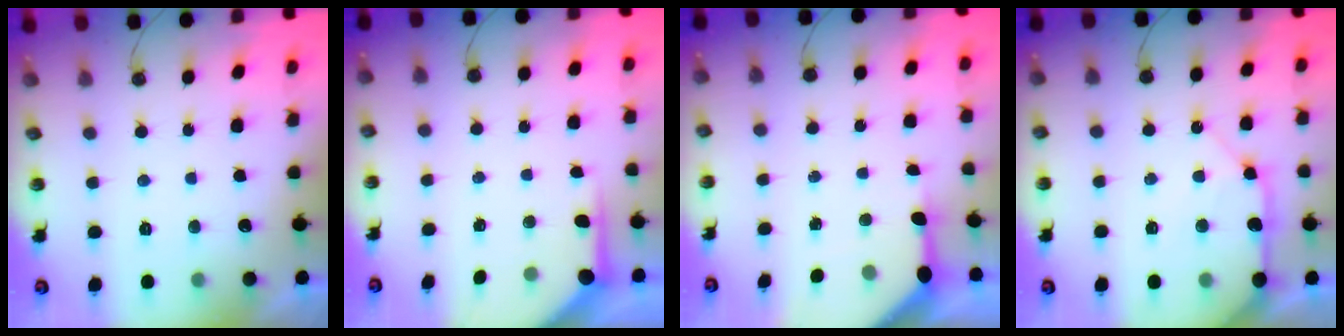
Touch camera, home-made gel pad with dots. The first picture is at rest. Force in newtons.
{"total": 5.9, "press": 5.9, "slide": 0.2}
{"total": 6.6, "press": 6.6, "slide": 0.9}
{"total": 13.1, "press": 13.0, "slide": 1.8}